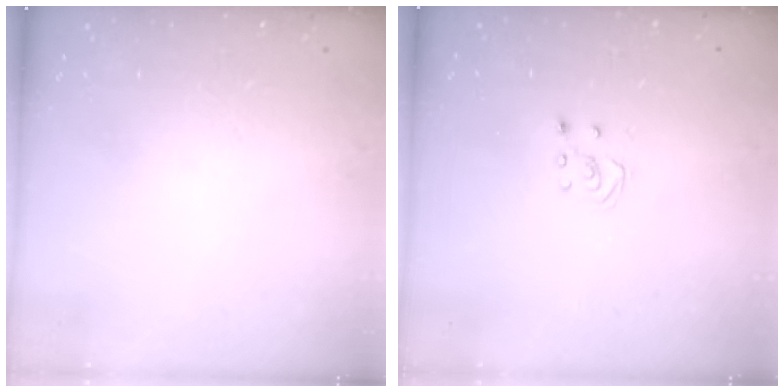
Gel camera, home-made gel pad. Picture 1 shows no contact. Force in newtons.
{"total": 2.5, "press": 2.5, "slide": 0.2}